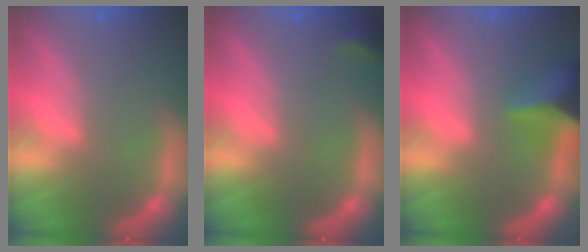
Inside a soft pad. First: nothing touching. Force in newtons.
{"total": 1.4}
{"total": 6.5}